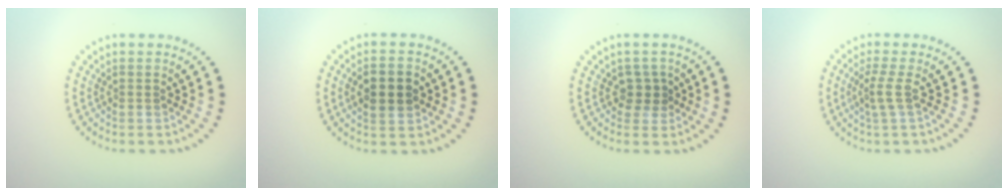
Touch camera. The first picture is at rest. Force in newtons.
{"total": 3.6, "press": 3.6, "slide": 0.1}
{"total": 1.8, "press": 1.5, "slide": 1.0}
{"total": 1.8, "press": 1.3, "slide": 1.3}